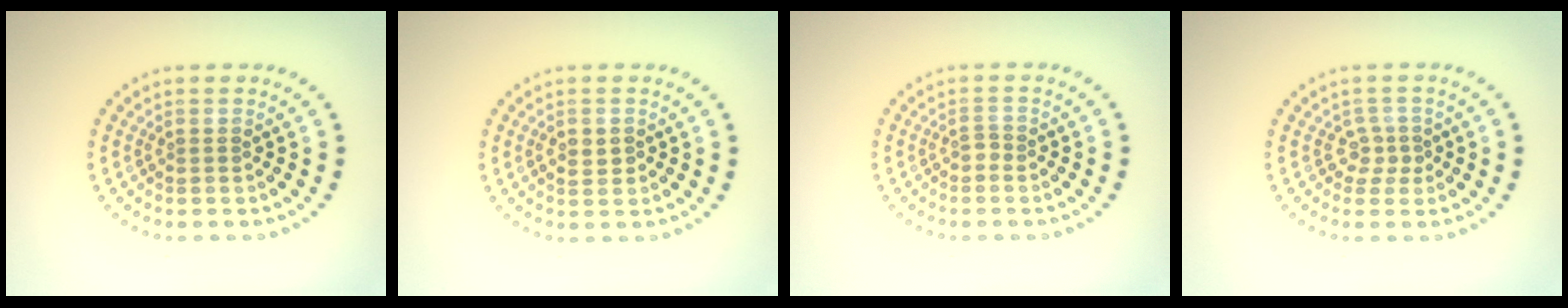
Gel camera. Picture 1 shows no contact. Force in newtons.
{"total": 1.6, "press": 1.6, "slide": 0.2}
{"total": 0.9, "press": 0.6, "slide": 0.7}
{"total": 1.6, "press": 1.2, "slide": 1.1}